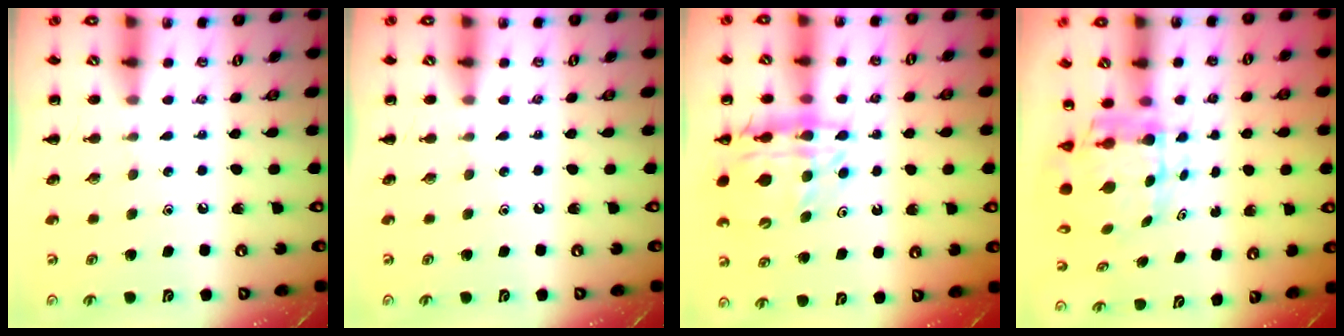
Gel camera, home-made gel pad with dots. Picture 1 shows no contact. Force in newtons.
{"total": 0.0}
{"total": 16.9, "press": 16.5, "slide": 4.0}
{"total": 6.7, "press": 6.2, "slide": 2.5}